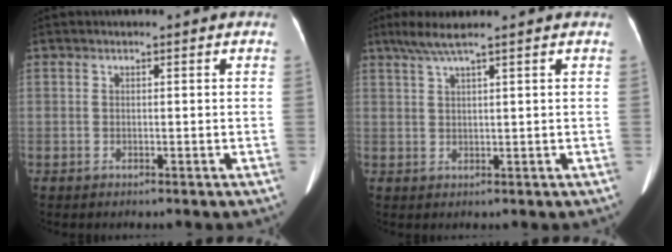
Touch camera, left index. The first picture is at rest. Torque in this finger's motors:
{"motor_torque": [-0.28, -0.21, 0.09, 0.04]}